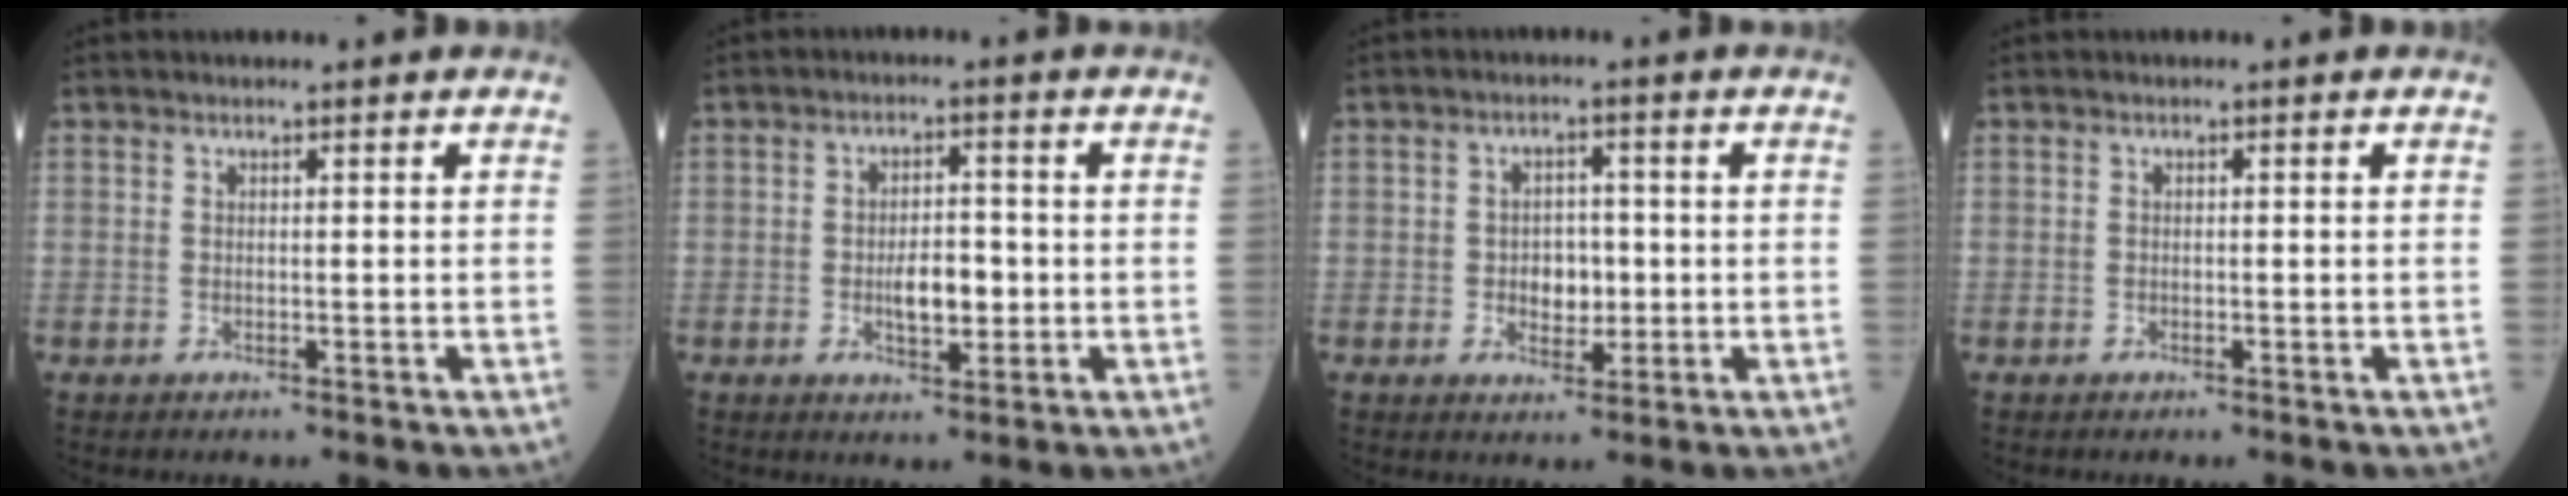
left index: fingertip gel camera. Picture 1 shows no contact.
{"total": 4.9, "force": [-1.0, 2.1, 4.3], "torque": [-0.071, -0.002, -0.017]}
{"total": 3.9, "force": [-0.6, 2.7, 2.8], "torque": [-0.039, 0.005, -0.007]}
{"total": 0.0}